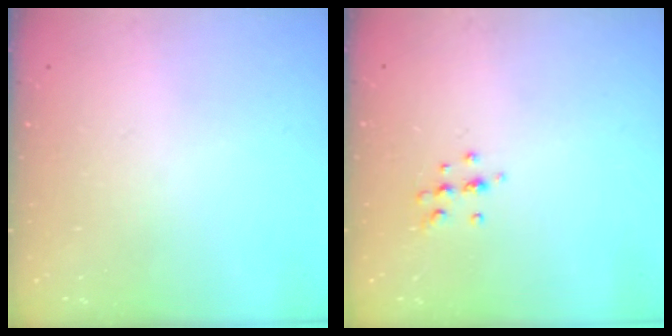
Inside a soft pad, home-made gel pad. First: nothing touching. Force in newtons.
{"total": 6.9, "press": 6.8, "slide": 1.2}